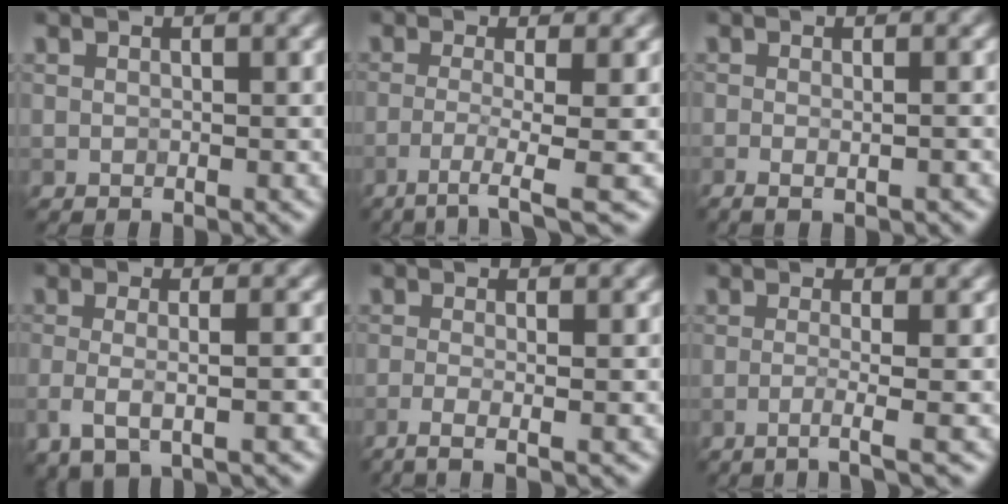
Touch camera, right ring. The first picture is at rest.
{"total": 3.8, "force": [-1.6, 0.5, 3.4], "torque": [-0.059, -0.002, -0.041]}
{"total": 2.2, "force": [-0.7, 0.9, 1.8], "torque": [-0.016, 0.001, -0.013]}
{"total": 3.7, "force": [-0.9, 1.3, 3.3], "torque": [-0.064, -0.008, -0.018]}
{"total": 2.9, "force": [-1.2, 1.0, 2.5], "torque": [-0.039, -0.005, -0.033]}
{"total": 2.5, "force": [-1.0, 0.4, 2.3], "torque": [-0.032, 0.001, -0.035]}